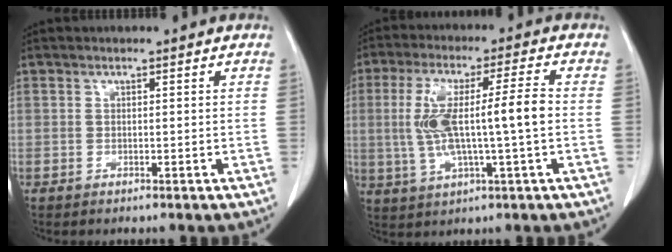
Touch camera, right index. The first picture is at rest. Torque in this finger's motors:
{"motor_torque": [1.43, -0.08, 0.66, 0.21]}